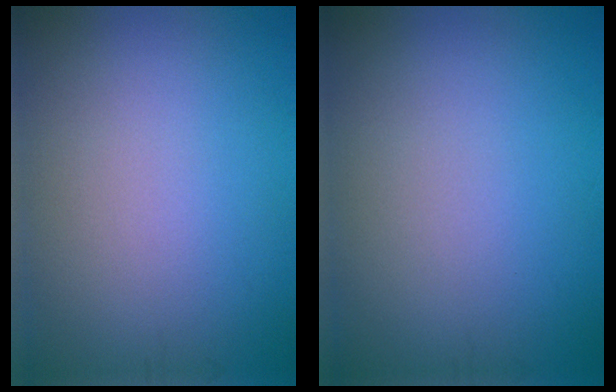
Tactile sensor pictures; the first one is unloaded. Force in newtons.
{"total": 0.0}